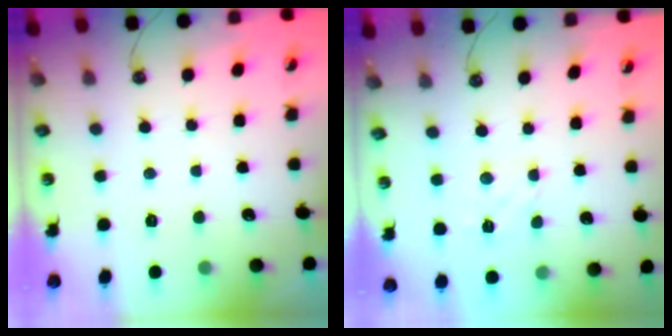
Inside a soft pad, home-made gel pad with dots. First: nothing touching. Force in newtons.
{"total": 2.9, "press": 2.8, "slide": 0.5}